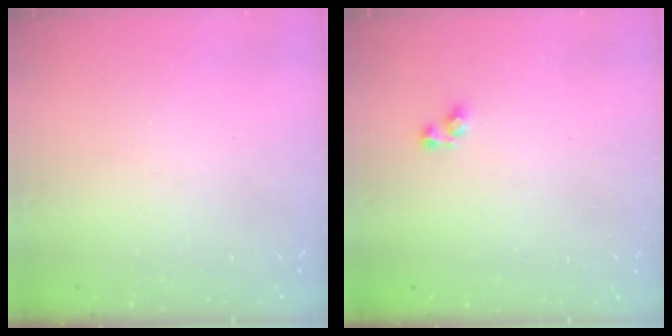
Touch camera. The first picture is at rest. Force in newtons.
{"total": 2.9, "press": 2.8, "slide": 0.6}